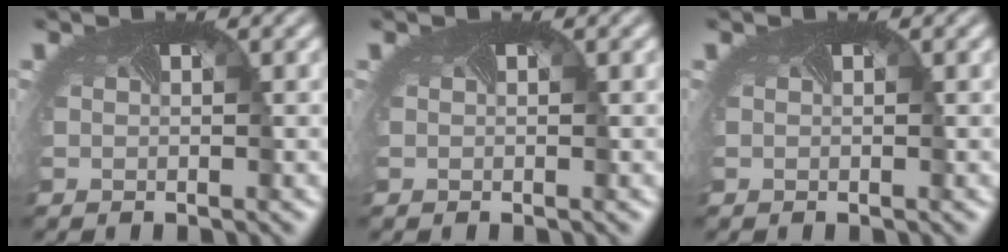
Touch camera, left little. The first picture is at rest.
{"total": 0.0}
{"total": 0.0}